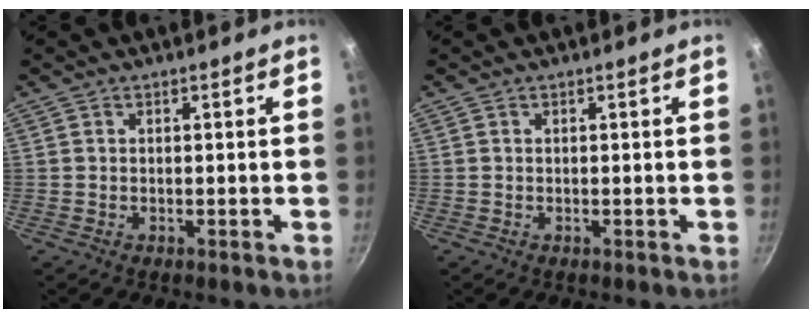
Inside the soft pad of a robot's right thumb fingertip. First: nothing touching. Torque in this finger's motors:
{"motor_torque": [-0.16, -0.16, 0.15, -0.11, 0.00]}